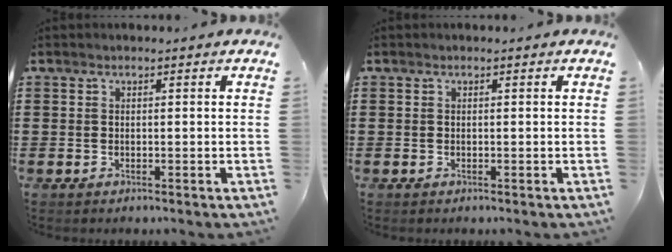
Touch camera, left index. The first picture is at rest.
{"total": 0.0}